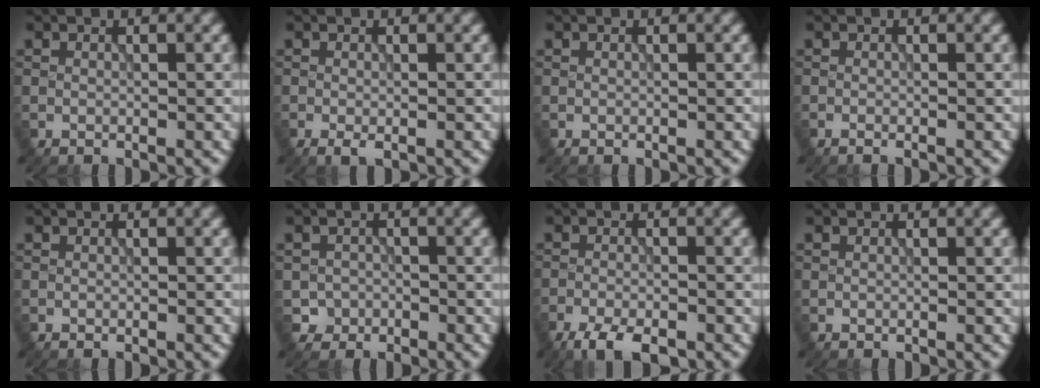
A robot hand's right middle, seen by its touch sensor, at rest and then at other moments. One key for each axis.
{"total": 0.9, "fx": -0.4, "fy": 0.2, "fz": 0.8, "tx": -0.016, "ty": -0.005, "tz": -0.008}
{"total": 0.0}
{"total": 0.6, "fx": -0.5, "fy": 0.1, "fz": 0.4, "tx": -0.004, "ty": -0.004, "tz": -0.012}
{"total": 0.0}
{"total": 1.7, "fx": -0.8, "fy": 1.5, "fz": -0.1, "tx": 0.013, "ty": 0.004, "tz": -0.017}
{"total": 4.5, "fx": -3.3, "fy": 1.4, "fz": 2.7, "tx": -0.048, "ty": -0.008, "tz": -0.062}
{"total": 0.0}